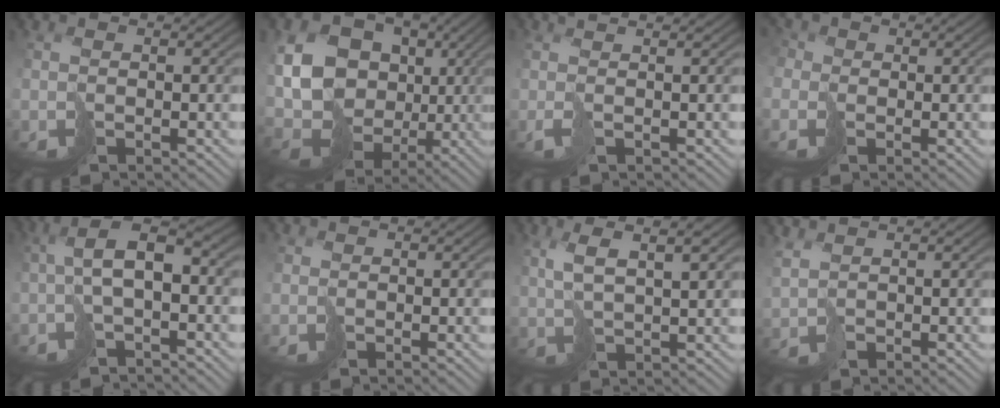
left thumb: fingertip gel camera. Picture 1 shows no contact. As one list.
[{"total": 17.4, "force": [0.2, 14.6, 9.5], "torque": [-0.244, -0.009, 0.018]}, {"total": 2.5, "force": [0.6, 0.7, 2.3], "torque": [-0.037, 0.010, 0.005]}, {"total": 4.2, "force": [-0.8, 3.8, 1.7], "torque": [-0.055, -0.004, -0.013]}, {"total": 7.3, "force": [-0.6, 2.9, 6.6], "torque": [-0.133, 0.011, -0.010]}, {"total": 0.9, "force": [0.1, 0.9, -0.1], "torque": [0.002, -0.003, 0.002]}, {"total": 6.6, "force": [3.3, 1.7, 5.4], "torque": [-0.096, 0.012, 0.069]}, {"total": 2.1, "force": [2.0, 0.5, 0.2], "torque": [-0.014, 0.005, 0.050]}]